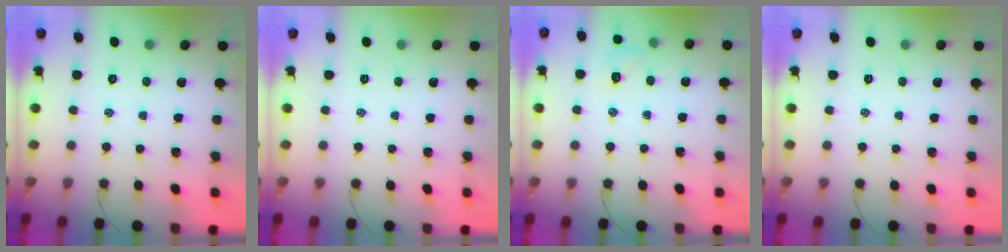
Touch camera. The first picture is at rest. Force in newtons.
{"total": 0.0}
{"total": 5.9, "press": 5.8, "slide": 1.1}
{"total": 0.0}